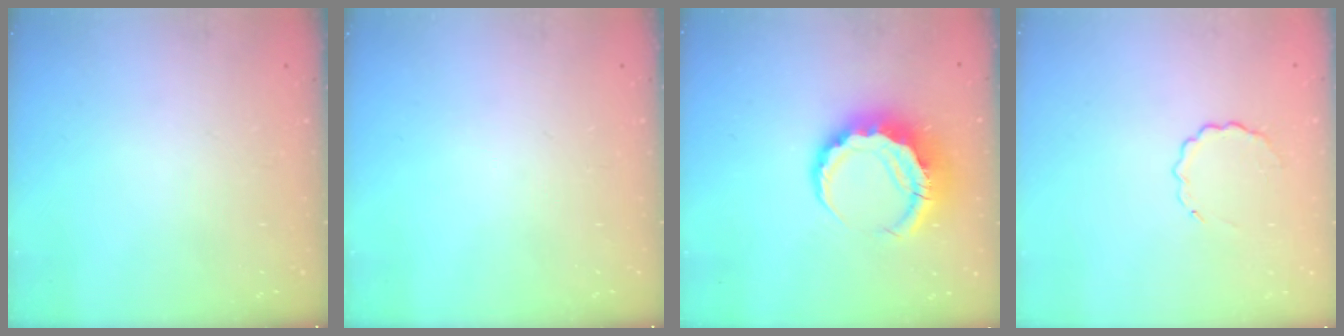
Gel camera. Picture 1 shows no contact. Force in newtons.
{"total": 0.0}
{"total": 9.1, "press": 9.0, "slide": 1.7}
{"total": 4.5, "press": 4.4, "slide": 1.1}